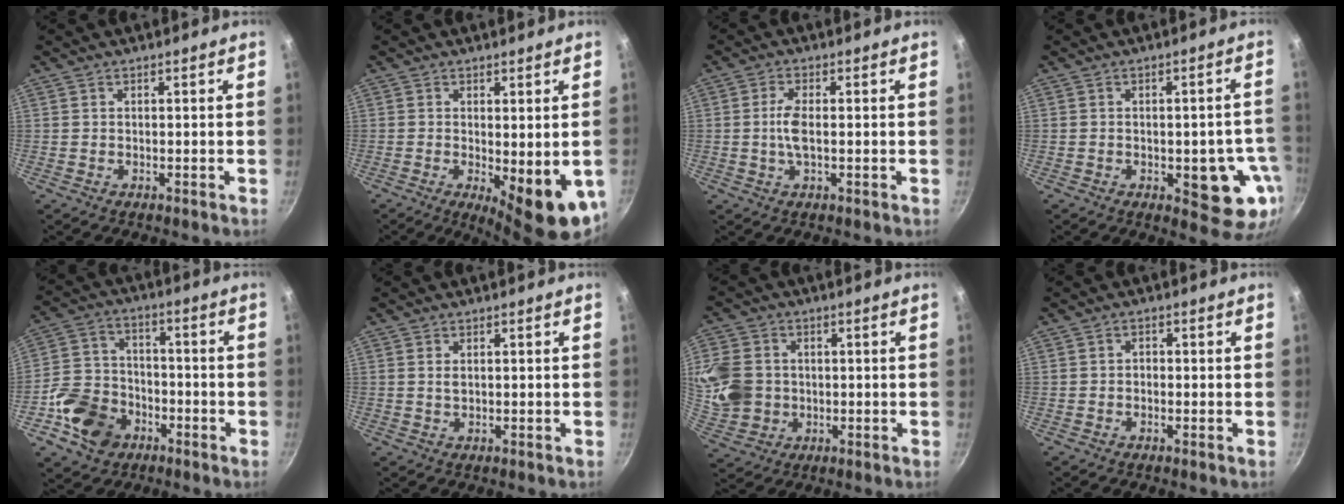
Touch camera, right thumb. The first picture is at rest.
{"total": 10.8, "force": [-2.2, 3.6, 10.0], "torque": [-0.116, -0.013, -0.016]}
{"total": 4.1, "force": [-0.2, 1.4, 3.8], "torque": [-0.089, 0.002, -0.007]}
{"total": 11.3, "force": [-2.9, 5.0, 9.7], "torque": [-0.067, 0.005, -0.035]}
{"total": 13.3, "force": [-5.8, 10.2, 6.2], "torque": [-0.097, 0.043, -0.106]}
{"total": 1.4, "force": [0.3, 0.9, 1.1], "torque": [-0.019, 0.000, 0.006]}
{"total": 12.6, "force": [0.5, 10.9, 6.3], "torque": [-0.119, 0.001, 0.013]}
{"total": 1.2, "force": [-0.4, 1.0, 0.6], "torque": [-0.010, 0.007, -0.007]}